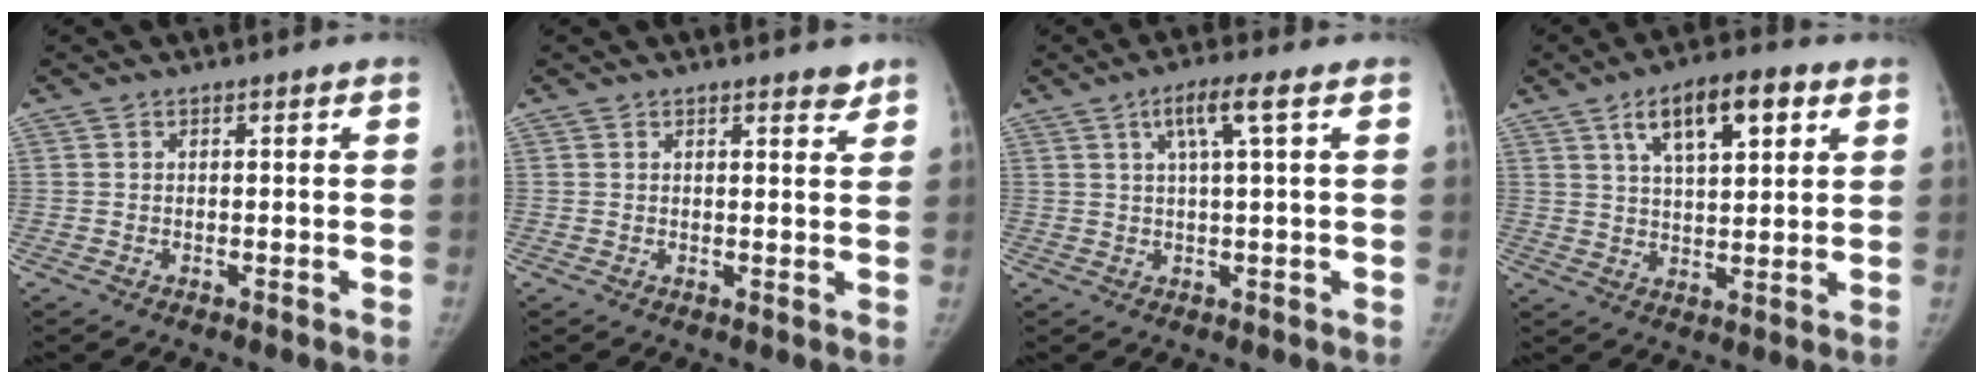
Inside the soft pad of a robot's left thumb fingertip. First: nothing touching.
{"total": 2.4, "force": [1.9, 0.7, 1.1], "torque": [-0.005, -0.013, 0.024]}
{"total": 5.3, "force": [2.1, 0.1, 4.9], "torque": [-0.098, 0.004, 0.041]}
{"total": 11.4, "force": [5.2, 4.7, 8.9], "torque": [-0.122, -0.010, 0.085]}